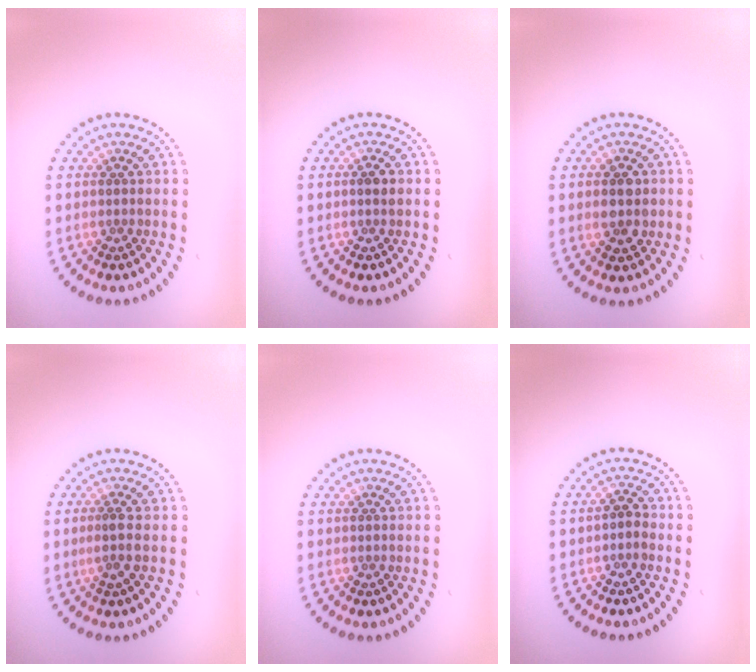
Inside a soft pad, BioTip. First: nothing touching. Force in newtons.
{"total": 1.3, "press": 1.2, "slide": 0.4}
{"total": 2.8, "press": 2.8, "slide": 0.2}
{"total": 1.6, "press": 1.2, "slide": 1.1}
{"total": 0.0}
{"total": 1.2, "press": 1.0, "slide": 0.6}